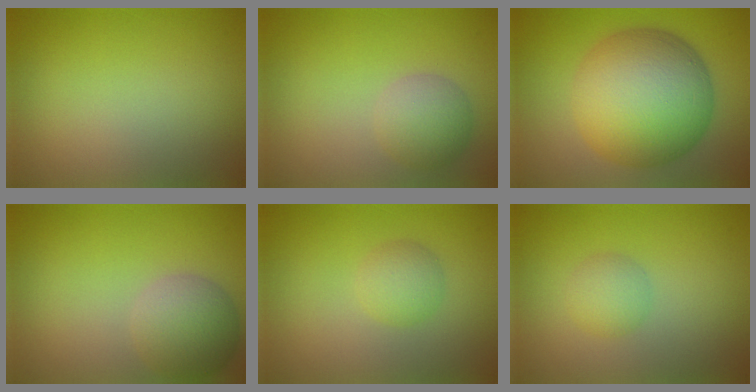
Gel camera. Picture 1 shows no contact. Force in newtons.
{"total": 3.0, "press": 3.0, "slide": 0.1}
{"total": 13.9, "press": 13.9, "slide": 0.4}
{"total": 4.4, "press": 4.4, "slide": 0.2}
{"total": 2.1, "press": 2.1, "slide": 0.1}
{"total": 2.0, "press": 2.0, "slide": 0.2}